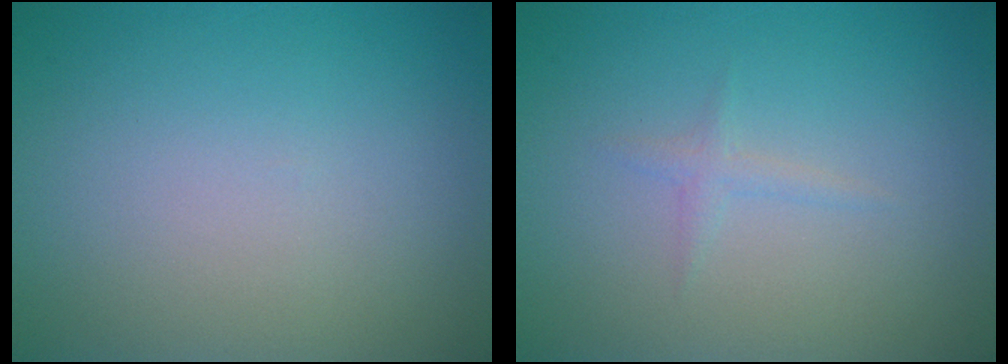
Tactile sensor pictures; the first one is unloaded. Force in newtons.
{"total": 0.8, "press": 0.8, "slide": 0.1}